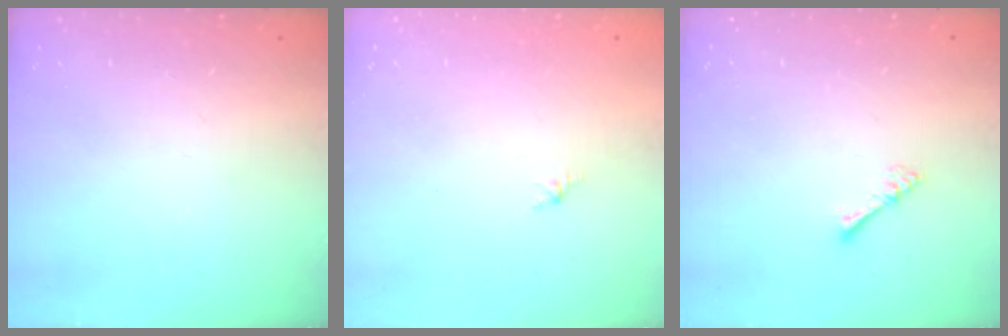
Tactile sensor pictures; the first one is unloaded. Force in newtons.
{"total": 0.0}
{"total": 3.5, "press": 3.5, "slide": 0.6}